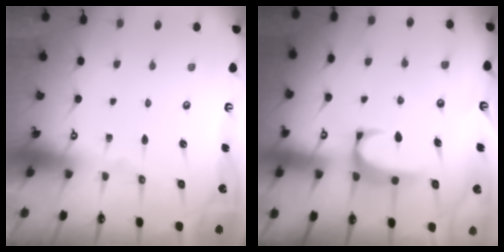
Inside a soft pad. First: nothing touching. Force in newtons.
{"total": 2.0, "press": 2.0, "slide": 0.3}